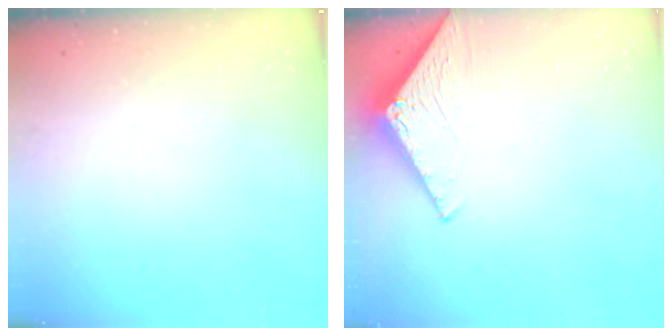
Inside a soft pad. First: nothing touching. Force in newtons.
{"total": 2.8, "press": 2.8, "slide": 0.2}